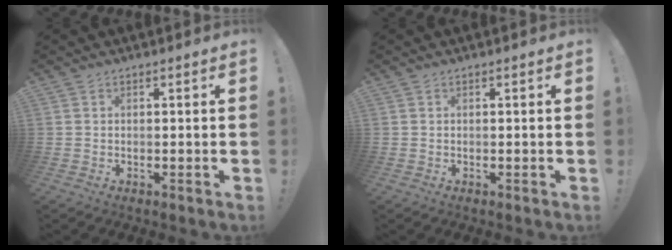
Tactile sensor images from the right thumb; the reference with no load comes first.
{"total": 0.0}